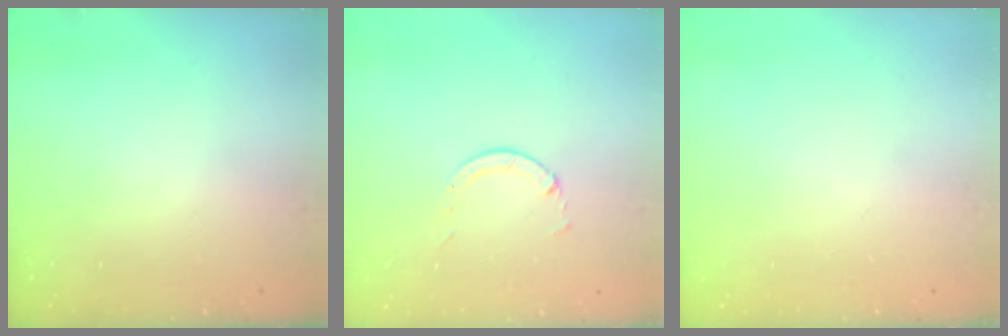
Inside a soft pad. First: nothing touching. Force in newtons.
{"total": 1.3, "press": 1.2, "slide": 0.3}
{"total": 0.0}